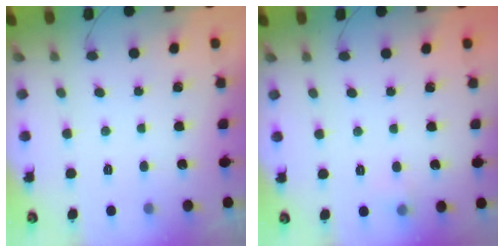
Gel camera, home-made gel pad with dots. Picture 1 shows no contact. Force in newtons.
{"total": 3.6, "press": 3.5, "slide": 0.9}